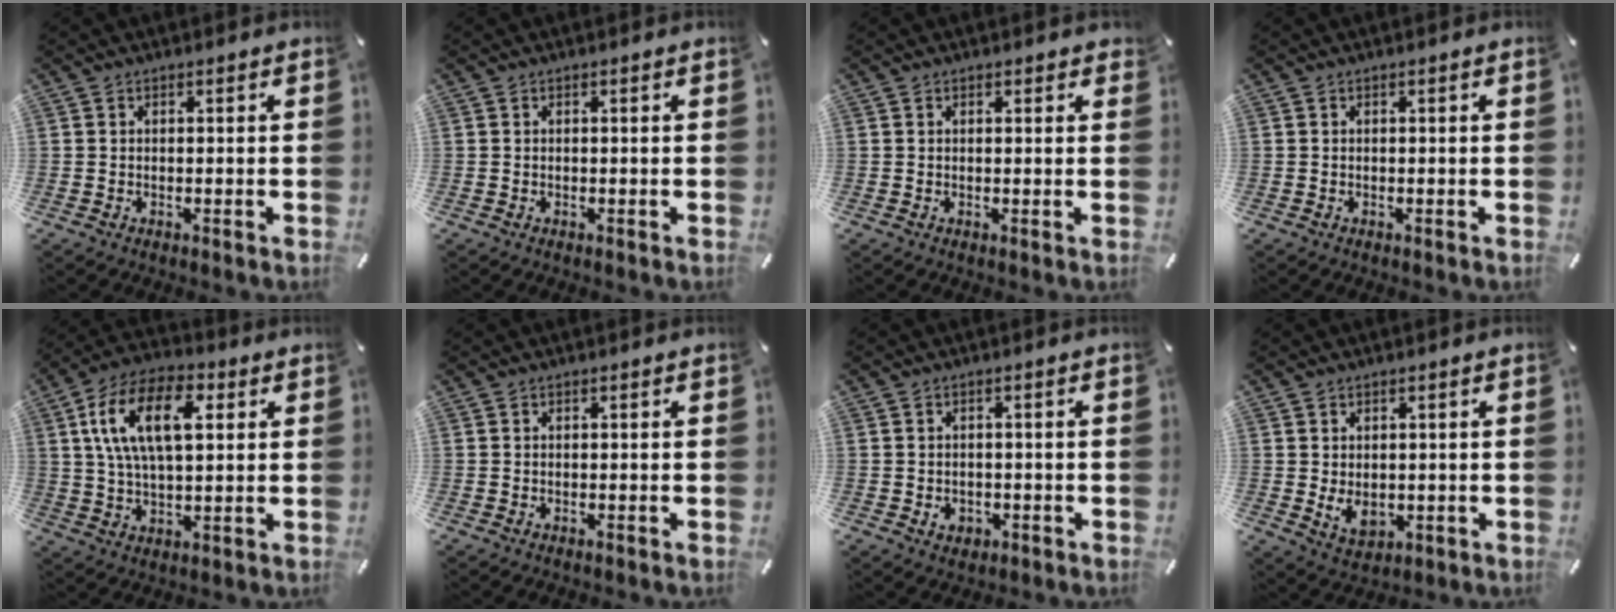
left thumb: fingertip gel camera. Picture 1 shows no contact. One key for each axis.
{"total": 0.0}
{"total": 0.7, "fx": 0.4, "fy": 0.5, "fz": 0.3, "tx": 0.001, "ty": -0.001, "tz": 0.006}
{"total": 0.0}
{"total": 15.3, "fx": 4.7, "fy": 8.2, "fz": 12.0, "tx": -0.246, "ty": 0.009, "tz": 0.077}
{"total": 0.0}
{"total": 2.5, "fx": -0.7, "fy": 2.2, "fz": 1.0, "tx": -0.011, "ty": 0.000, "tz": -0.015}
{"total": 5.3, "fx": 0.1, "fy": 4.0, "fz": 3.4, "tx": -0.065, "ty": -0.008, "tz": 0.001}